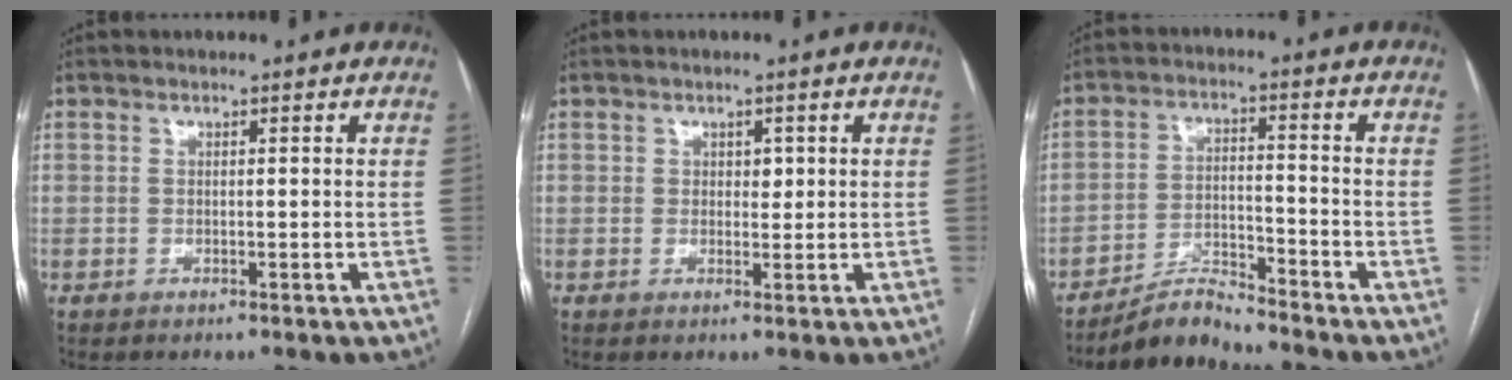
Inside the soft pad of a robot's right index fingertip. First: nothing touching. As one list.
[{"total": 1.7, "force": [0.5, 1.2, 1.0], "torque": [-0.009, -0.001, 0.005]}, {"total": 5.2, "force": [-5.2, 0.2, 0.6], "torque": [-0.008, -0.002, -0.094]}]